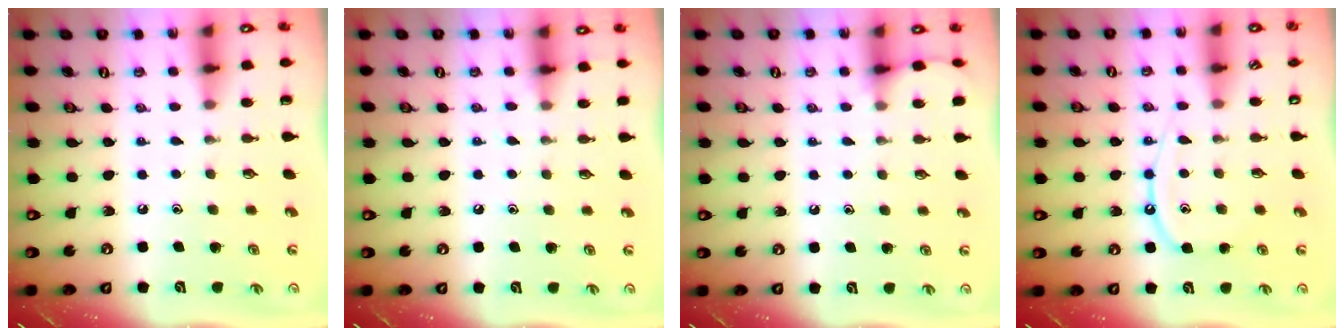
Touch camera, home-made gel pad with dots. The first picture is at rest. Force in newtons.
{"total": 5.3, "press": 5.2, "slide": 0.7}
{"total": 3.8, "press": 3.8, "slide": 0.5}
{"total": 10.3, "press": 10.2, "slide": 0.8}